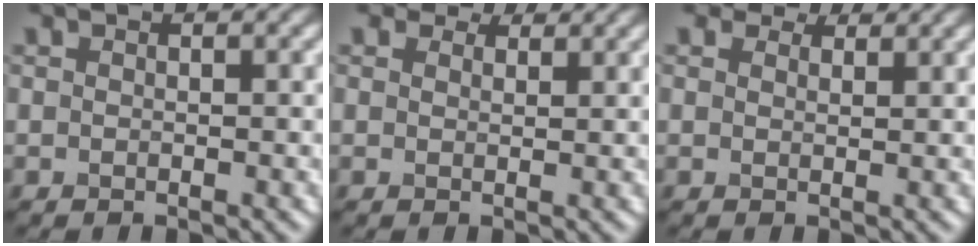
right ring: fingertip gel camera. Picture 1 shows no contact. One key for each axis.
{"total": 2.8, "fx": 2.3, "fy": 1.2, "fz": 0.9, "tx": -0.017, "ty": -0.005, "tz": 0.031}
{"total": 3.2, "fx": 2.7, "fy": 1.4, "fz": 1.0, "tx": -0.022, "ty": -0.006, "tz": 0.040}